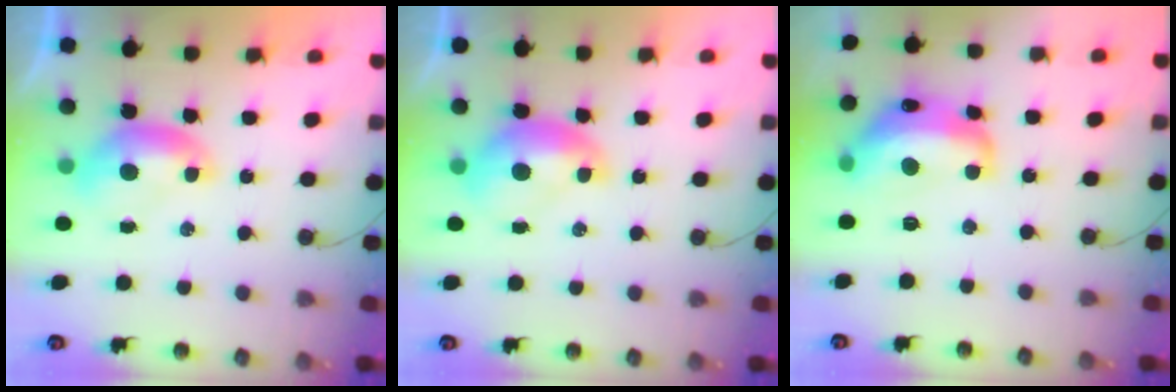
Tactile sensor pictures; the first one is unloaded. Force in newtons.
{"total": 1.8, "press": 1.8, "slide": 0.2}
{"total": 9.5, "press": 9.5, "slide": 0.9}